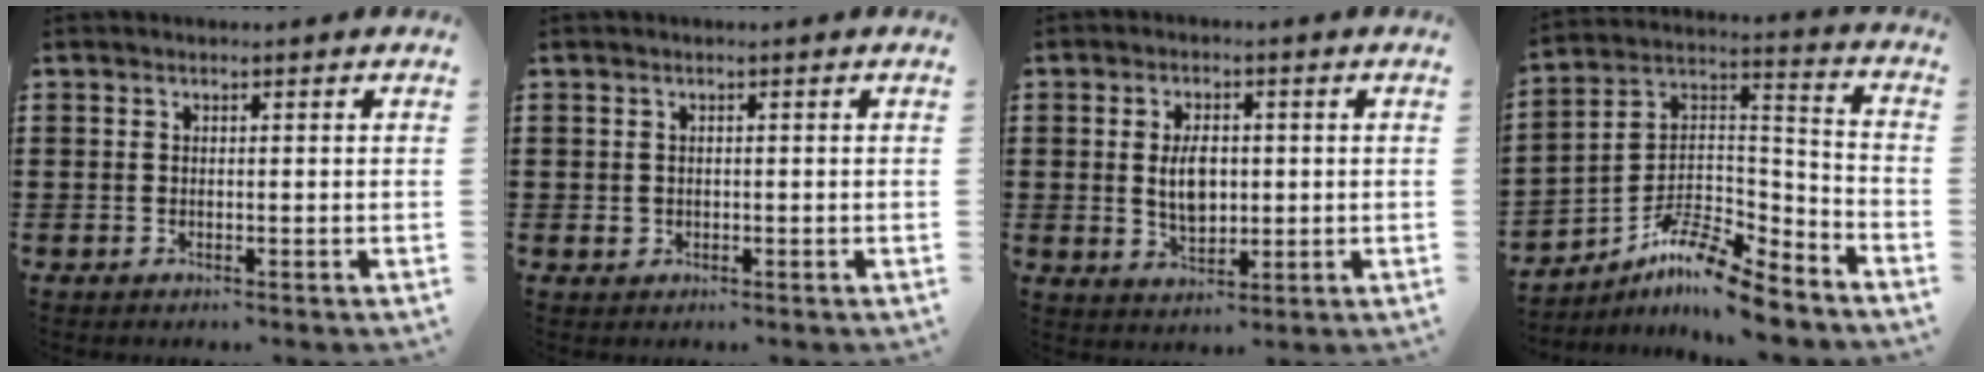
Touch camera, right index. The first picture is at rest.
{"total": 1.1, "force": [0.0, 1.0, 0.4], "torque": [-0.010, 0.006, -0.001]}
{"total": 5.5, "force": [0.3, 3.1, 4.6], "torque": [-0.077, 0.003, 0.001]}
{"total": 10.0, "force": [-8.6, 1.9, 4.8], "torque": [-0.101, 0.011, -0.175]}